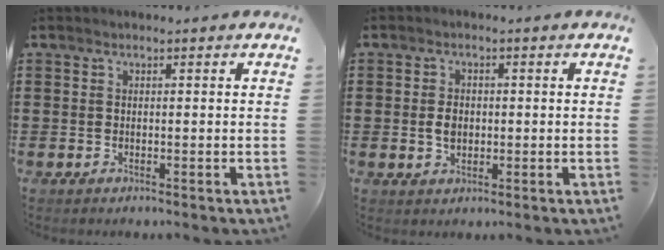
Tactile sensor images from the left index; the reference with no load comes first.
{"total": 2.9, "force": [0.0, 1.9, 2.3], "torque": [-0.046, 0.004, -0.001]}